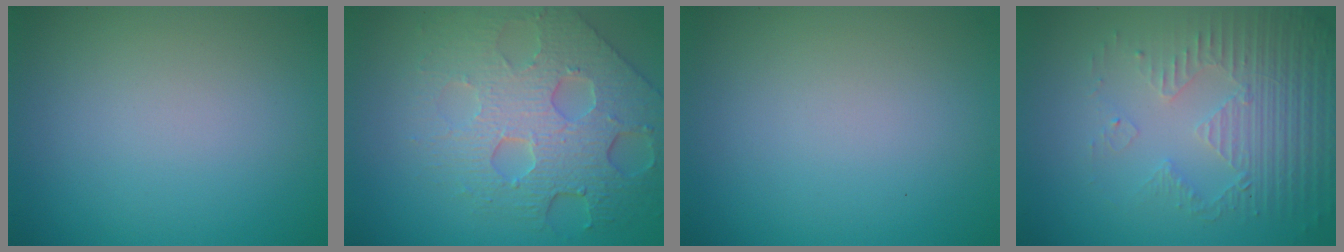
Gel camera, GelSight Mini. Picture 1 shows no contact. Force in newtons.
{"total": 8.1, "press": 5.6, "slide": 5.9}
{"total": 0.0}
{"total": 5.3, "press": 3.5, "slide": 4.1}